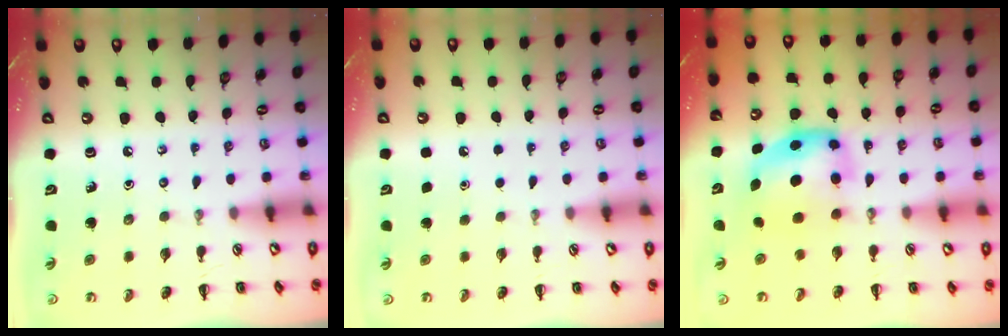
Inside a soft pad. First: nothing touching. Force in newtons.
{"total": 1.8, "press": 1.8, "slide": 0.1}
{"total": 5.9, "press": 5.9, "slide": 1.0}